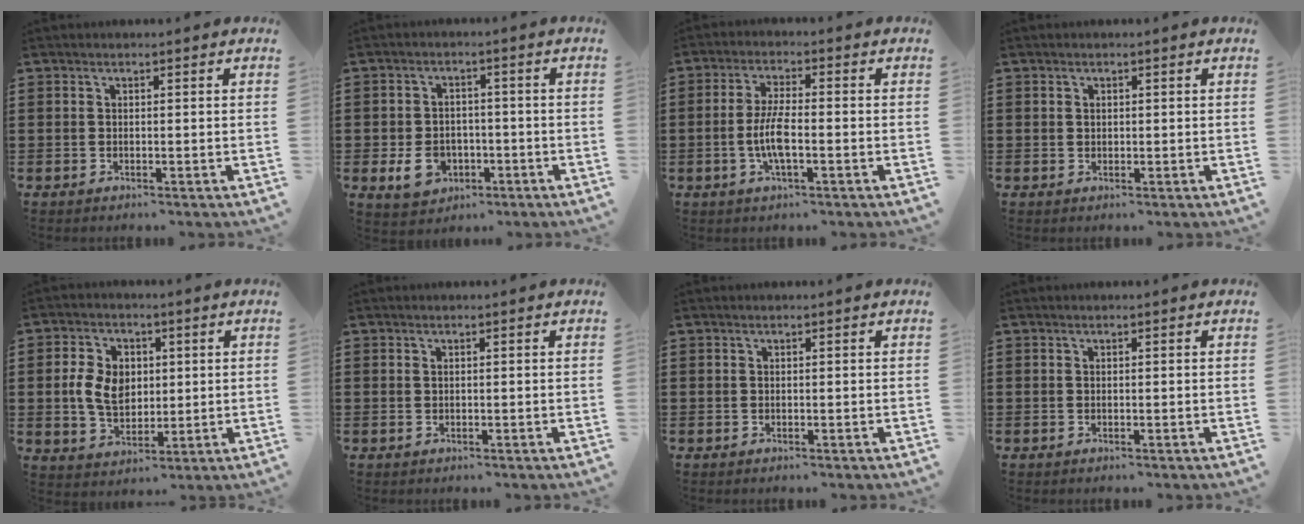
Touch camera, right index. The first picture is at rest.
{"total": 5.9, "force": [-2.0, 4.4, 3.3], "torque": [-0.082, 0.003, -0.040]}
{"total": 5.7, "force": [-1.4, 1.5, 5.3], "torque": [-0.119, -0.005, -0.034]}
{"total": 0.7, "force": [0.3, 0.6, 0.3], "torque": [-0.007, 0.002, 0.006]}
{"total": 7.5, "force": [0.6, 5.4, 5.1], "torque": [-0.130, 0.010, 0.005]}
{"total": 0.5, "force": [0.1, 0.2, 0.5], "torque": [-0.011, 0.000, 0.002]}
{"total": 0.0}
{"total": 0.0}